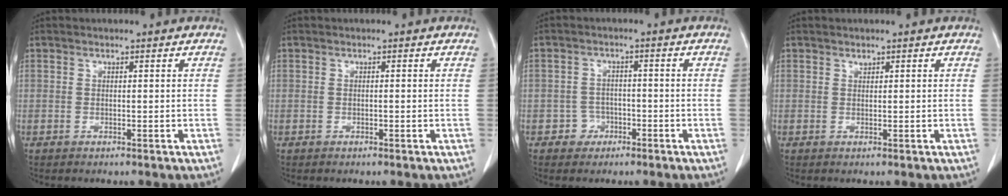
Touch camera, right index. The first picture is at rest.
{"total": 0.0}
{"total": 3.0, "force": [-1.4, 2.7, -0.1], "torque": [0.012, 0.015, -0.025]}
{"total": 0.5, "force": [0.5, 0.2, 0.1], "torque": [-0.002, -0.003, 0.006]}